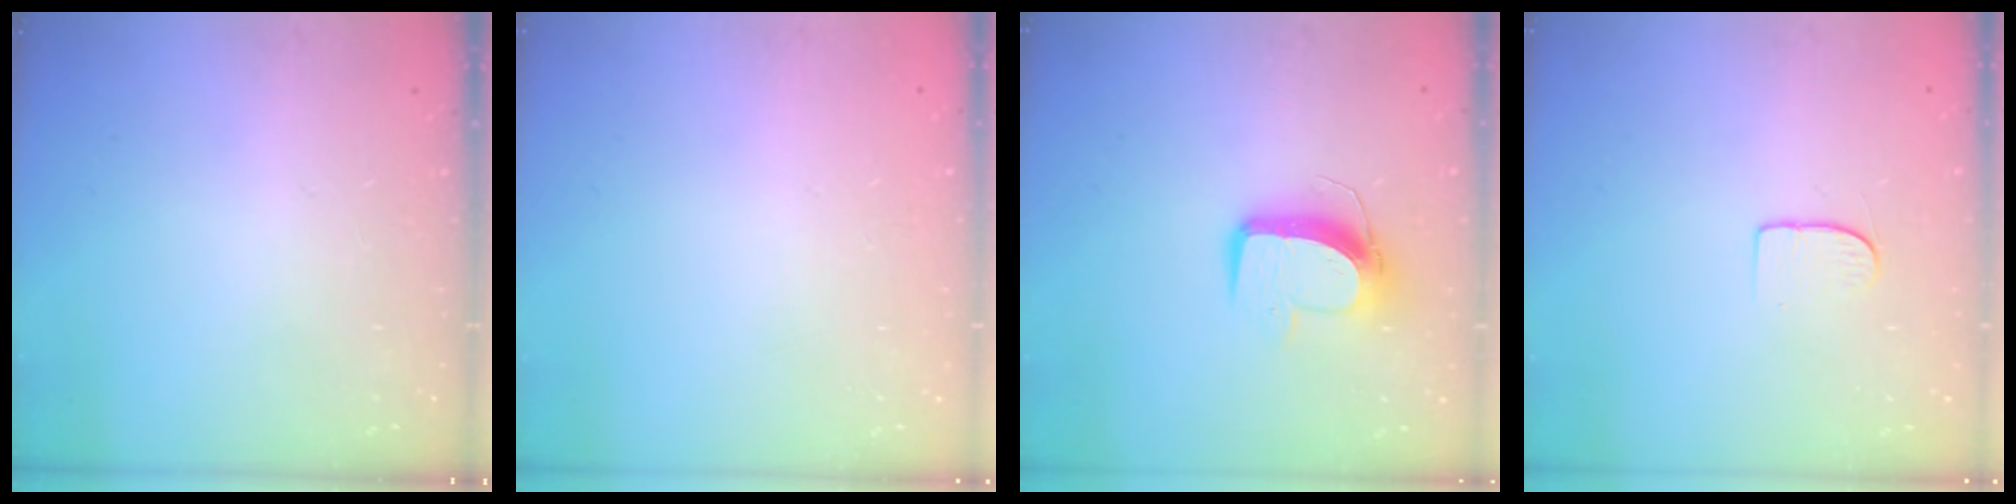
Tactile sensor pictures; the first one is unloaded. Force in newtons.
{"total": 0.0}
{"total": 9.8, "press": 9.8, "slide": 0.5}
{"total": 5.4, "press": 5.4, "slide": 0.4}